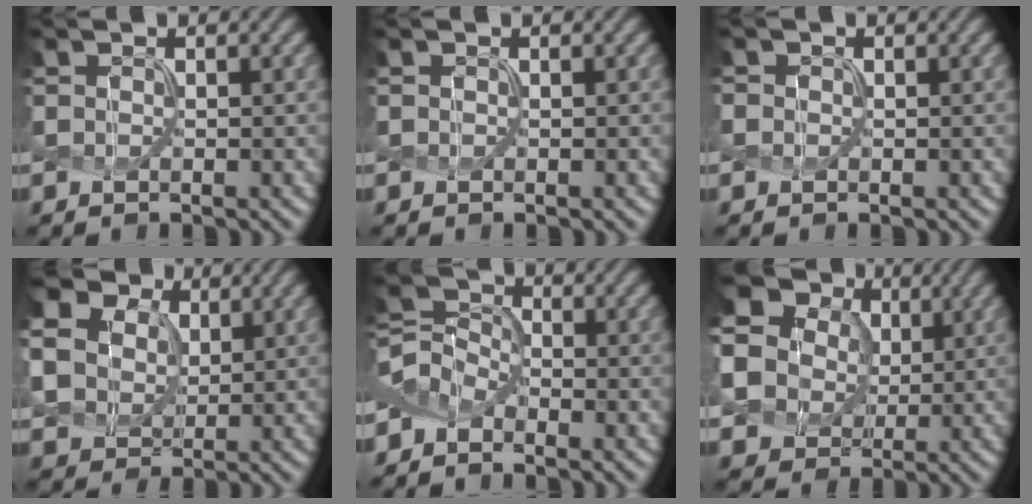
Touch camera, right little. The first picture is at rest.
{"total": 0.0}
{"total": 0.9, "force": [-0.1, 0.9, 0.1], "torque": [0.001, -0.001, -0.004]}
{"total": 11.0, "force": [5.2, 8.0, 5.4], "torque": [-0.151, 0.023, 0.092]}
{"total": 3.6, "force": [-1.7, 2.6, 1.9], "torque": [-0.044, 0.013, -0.046]}
{"total": 17.5, "force": [5.5, 15.1, 6.7], "torque": [-0.205, 0.027, 0.094]}